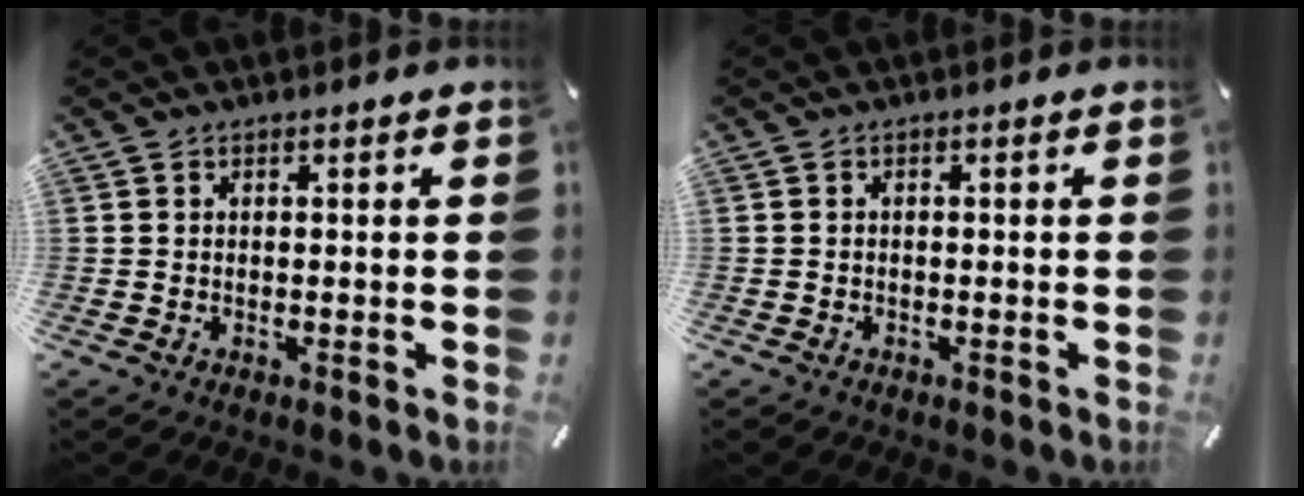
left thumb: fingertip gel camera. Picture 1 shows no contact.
{"total": 0.7, "force": [-0.5, 0.4, 0.2], "torque": [-0.003, 0.002, -0.013]}